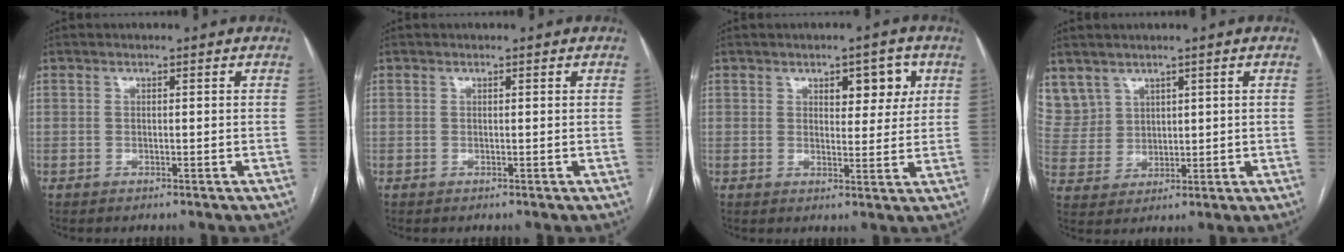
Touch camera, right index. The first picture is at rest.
{"total": 0.0}
{"total": 5.5, "force": [2.4, 2.5, 4.3], "torque": [-0.049, 0.005, 0.033]}
{"total": 8.7, "force": [5.8, 6.4, 1.2], "torque": [-0.046, 0.020, 0.143]}